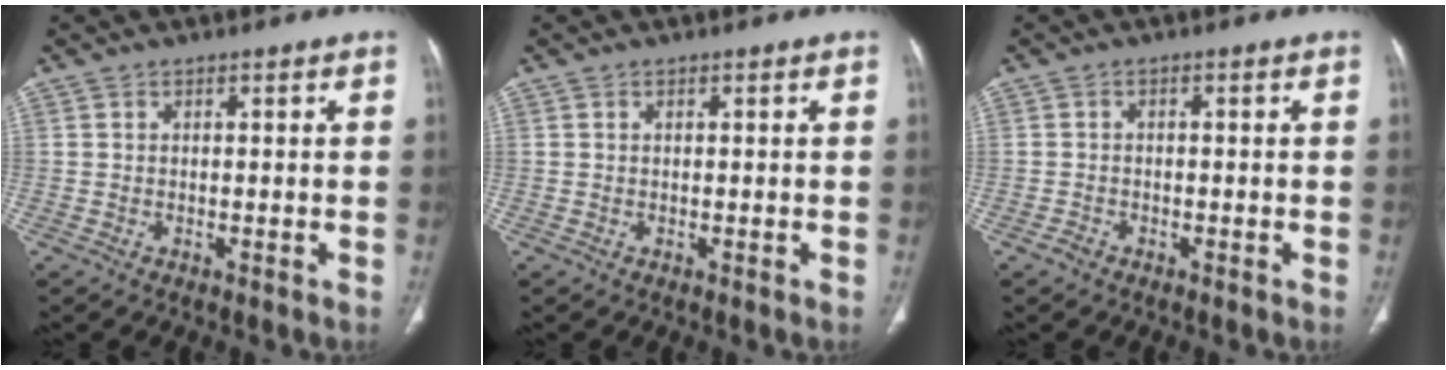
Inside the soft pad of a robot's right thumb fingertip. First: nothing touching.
{"total": 0.0}
{"total": 1.2, "force": [-1.0, 0.8, 0.2], "torque": [-0.007, 0.005, -0.020]}